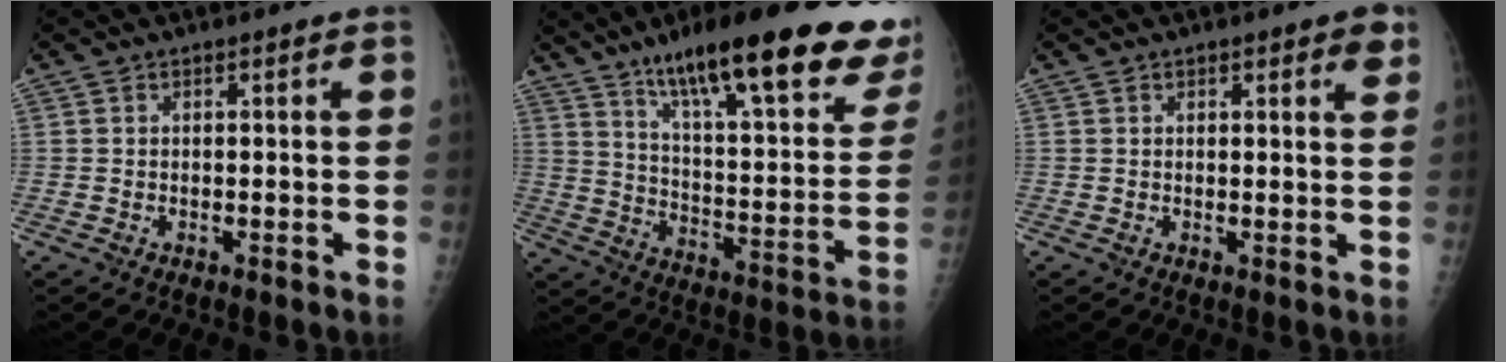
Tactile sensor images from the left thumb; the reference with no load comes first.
{"total": 29.7, "force": [20.9, 5.9, 20.3], "torque": [-0.263, -0.077, 0.299]}
{"total": 3.3, "force": [1.8, 1.5, 2.3], "torque": [-0.010, -0.006, 0.017]}